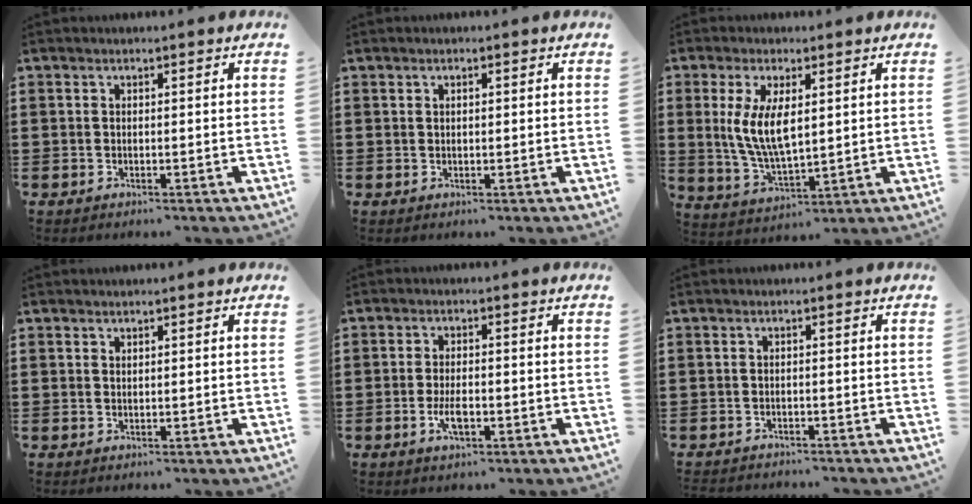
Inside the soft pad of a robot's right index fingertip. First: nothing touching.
{"total": 0.7, "force": [0.4, 0.4, 0.4], "torque": [-0.008, 0.004, 0.007]}
{"total": 7.7, "force": [1.1, 3.4, 6.8], "torque": [-0.146, 0.003, 0.018]}
{"total": 0.6, "force": [0.5, 0.3, 0.0], "torque": [-0.002, 0.001, 0.010]}
{"total": 3.7, "force": [-1.2, 1.2, 3.2], "torque": [-0.070, -0.006, -0.023]}
{"total": 1.1, "force": [-1.0, 0.2, -0.2], "torque": [-0.002, 0.003, -0.023]}